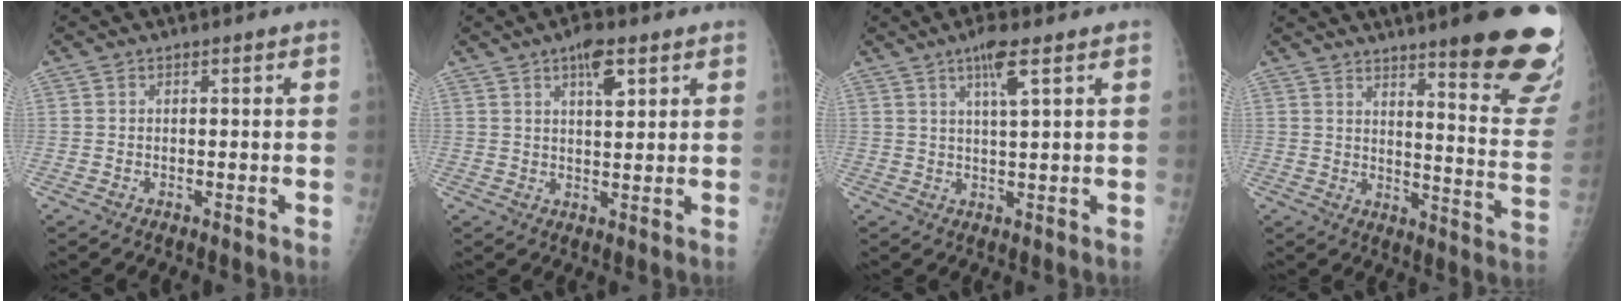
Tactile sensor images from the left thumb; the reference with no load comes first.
{"total": 5.6, "force": [3.0, 2.0, 4.3], "torque": [-0.056, -0.011, 0.045]}
{"total": 5.1, "force": [2.6, 0.4, 4.3], "torque": [-0.079, -0.010, 0.048]}
{"total": 21.3, "force": [14.5, 2.8, 15.4], "torque": [-0.171, -0.096, 0.188]}